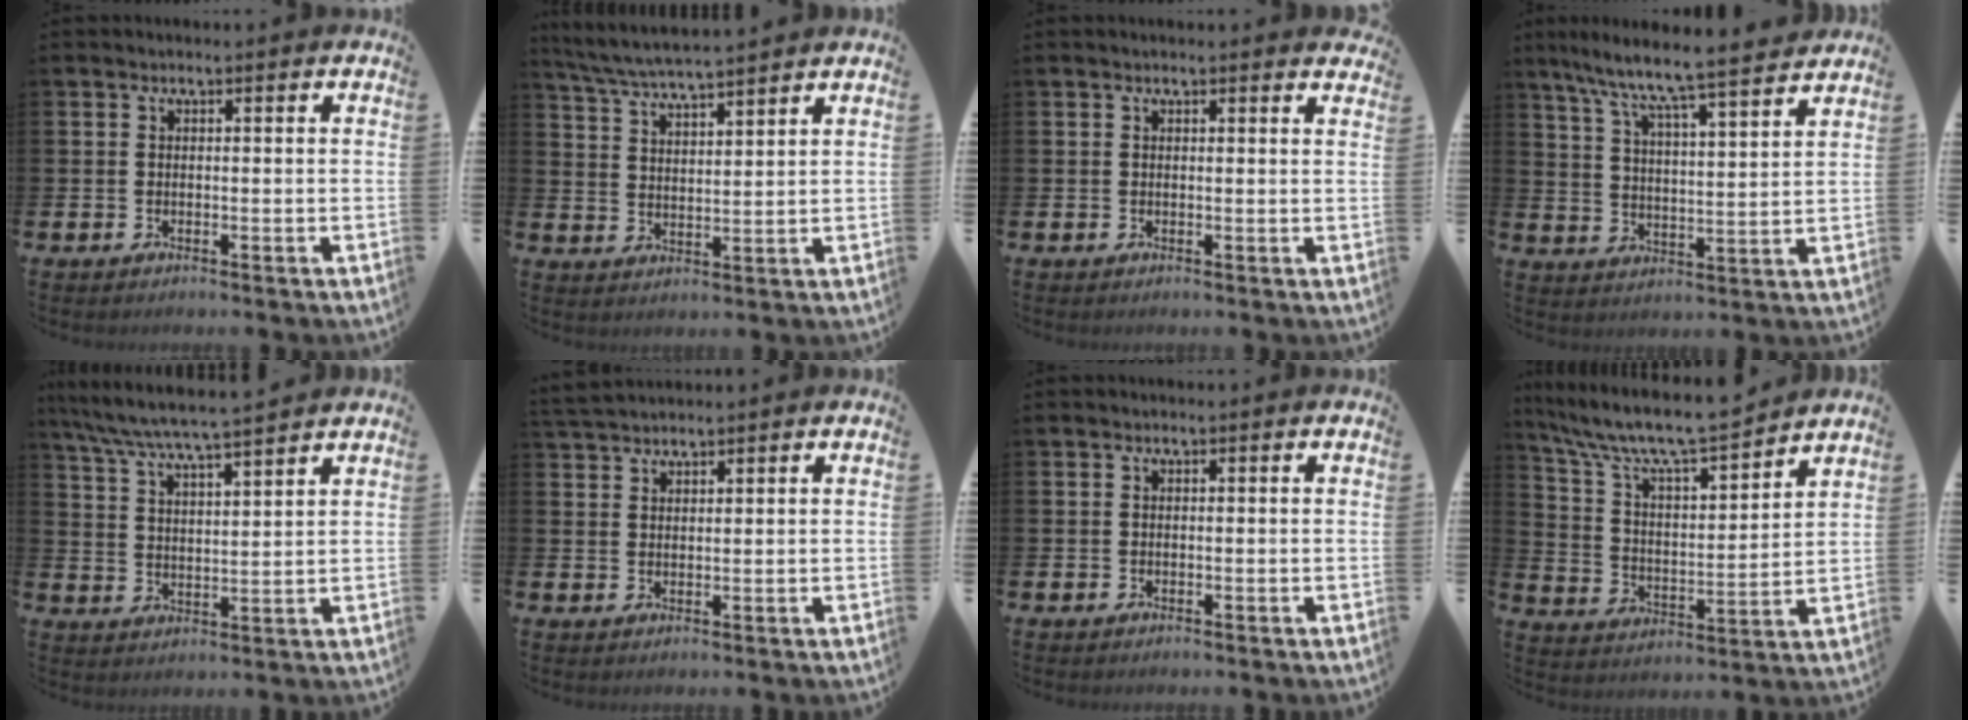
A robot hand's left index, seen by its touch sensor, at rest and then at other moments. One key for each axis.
{"total": 5.7, "fx": 5.5, "fy": 0.0, "fz": 1.4, "tx": -0.044, "ty": -0.031, "tz": 0.097}
{"total": 0.9, "fx": 0.9, "fy": 0.0, "fz": 0.2, "tx": 0.001, "ty": 0.000, "tz": 0.015}
{"total": 8.0, "fx": 7.5, "fy": 0.0, "fz": 2.8, "tx": -0.078, "ty": -0.064, "tz": 0.125}
{"total": 6.6, "fx": 6.3, "fy": 0.0, "fz": 2.0, "tx": -0.058, "ty": -0.040, "tz": 0.109}
{"total": 2.5, "fx": 2.5, "fy": 0.3, "fz": 0.0, "tx": -0.002, "ty": -0.008, "tz": 0.046}
{"total": 0.0}
{"total": 10.0, "fx": 9.2, "fy": 1.4, "fz": 3.7, "tx": -0.109, "ty": -0.061, "tz": 0.156}